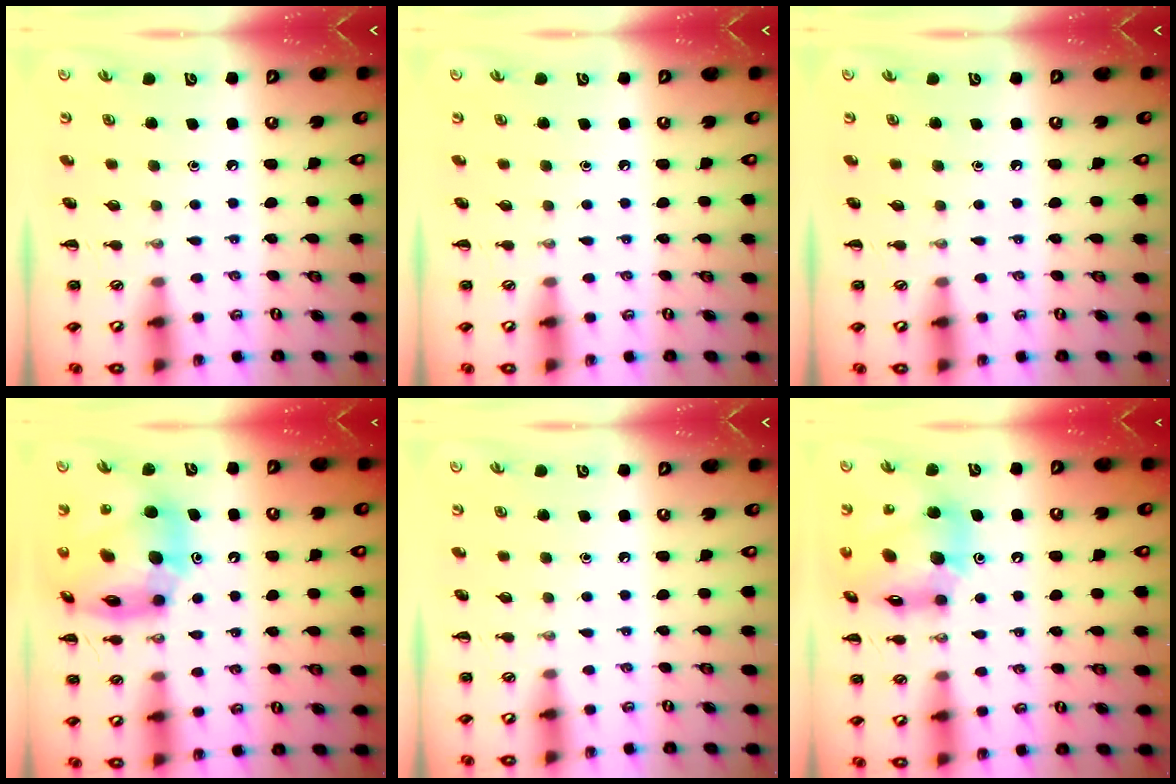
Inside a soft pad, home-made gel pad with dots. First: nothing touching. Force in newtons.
{"total": 0.0}
{"total": 0.0}
{"total": 16.8, "press": 16.1, "slide": 4.7}
{"total": 0.0}
{"total": 17.4, "press": 16.9, "slide": 4.0}